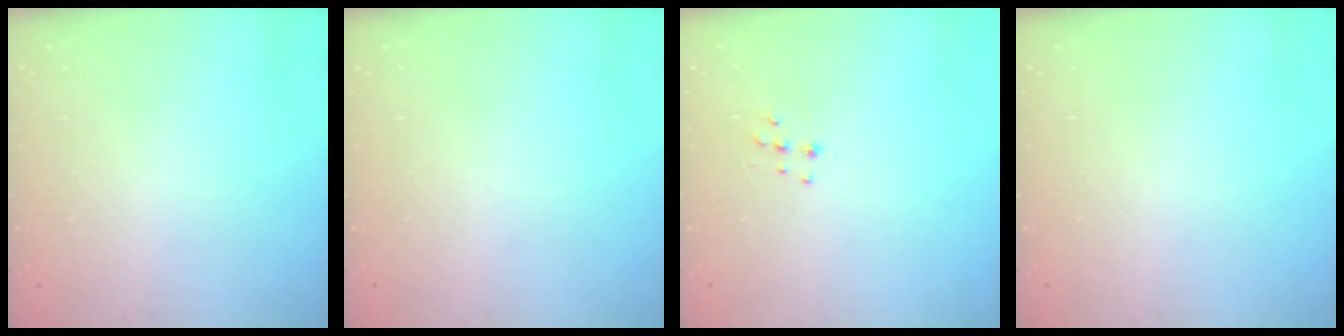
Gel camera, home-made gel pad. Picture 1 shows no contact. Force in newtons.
{"total": 0.0}
{"total": 5.3, "press": 5.2, "slide": 0.7}
{"total": 0.0}